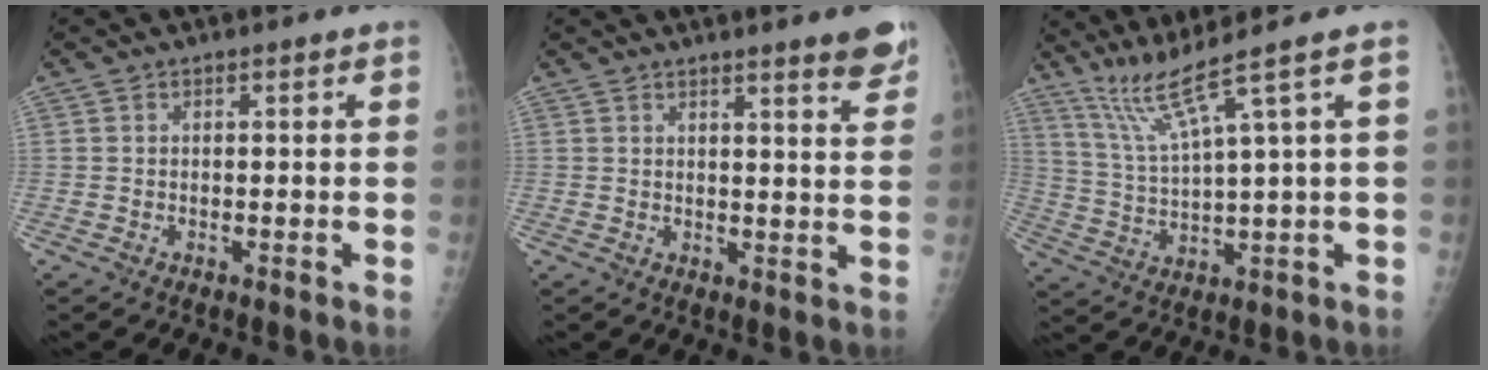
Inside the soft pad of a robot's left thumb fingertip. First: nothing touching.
{"total": 5.8, "force": [4.2, 0.4, 4.0], "torque": [-0.041, -0.025, 0.049]}
{"total": 8.7, "force": [6.0, -2.6, 5.8], "torque": [-0.118, -0.040, 0.128]}